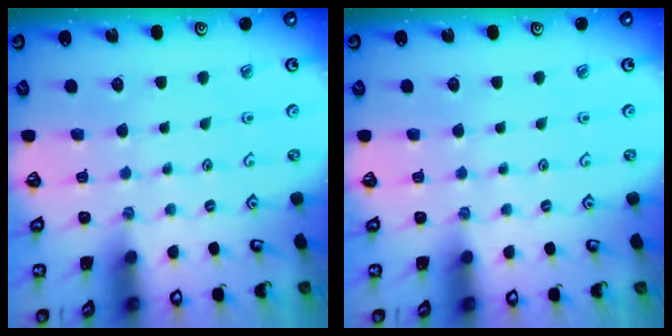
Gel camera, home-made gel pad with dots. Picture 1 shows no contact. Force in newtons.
{"total": 0.0}